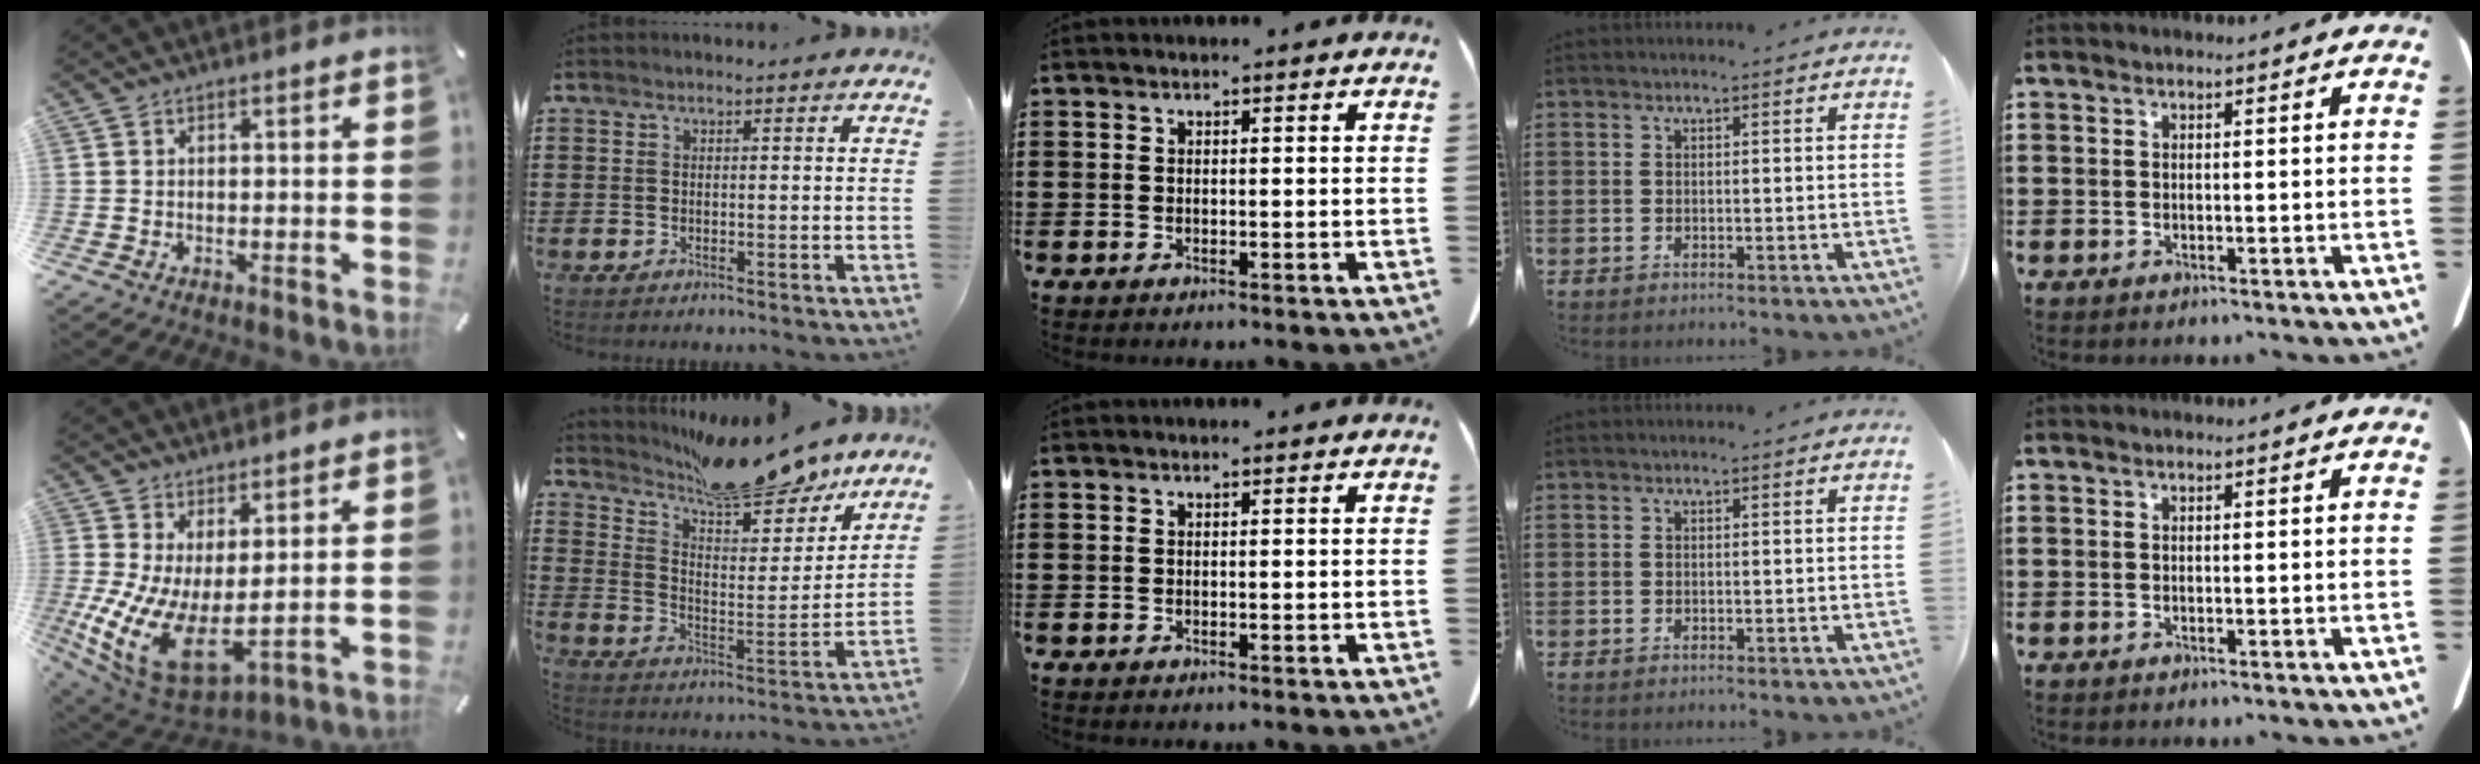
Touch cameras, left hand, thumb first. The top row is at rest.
{"thumb": {"total": 11.1, "force": [-0.1, 6.0, 9.4], "torque": [-0.194, -0.030, 0.009]}, "index": {"total": 14.2, "force": [12.6, 2.8, 5.8], "torque": [-0.114, -0.082, 0.220]}}